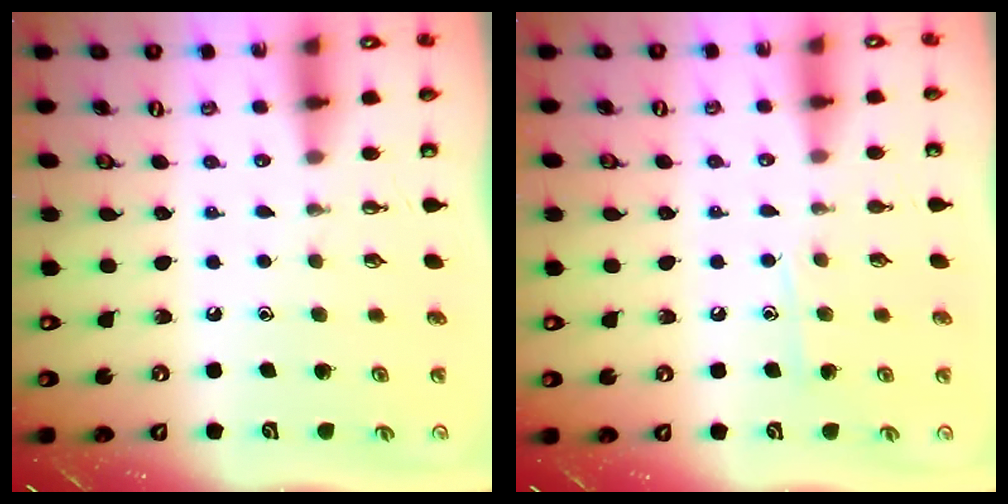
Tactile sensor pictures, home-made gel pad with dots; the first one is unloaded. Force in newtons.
{"total": 7.5, "press": 7.5, "slide": 0.8}